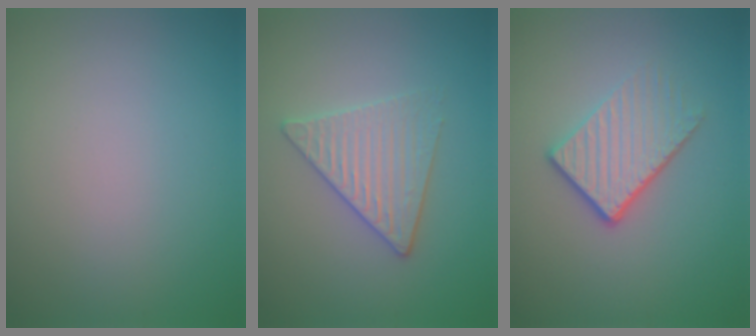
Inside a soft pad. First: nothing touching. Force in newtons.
{"total": 3.2, "press": 3.2, "slide": 0.6}
{"total": 3.9, "press": 2.8, "slide": 2.8}